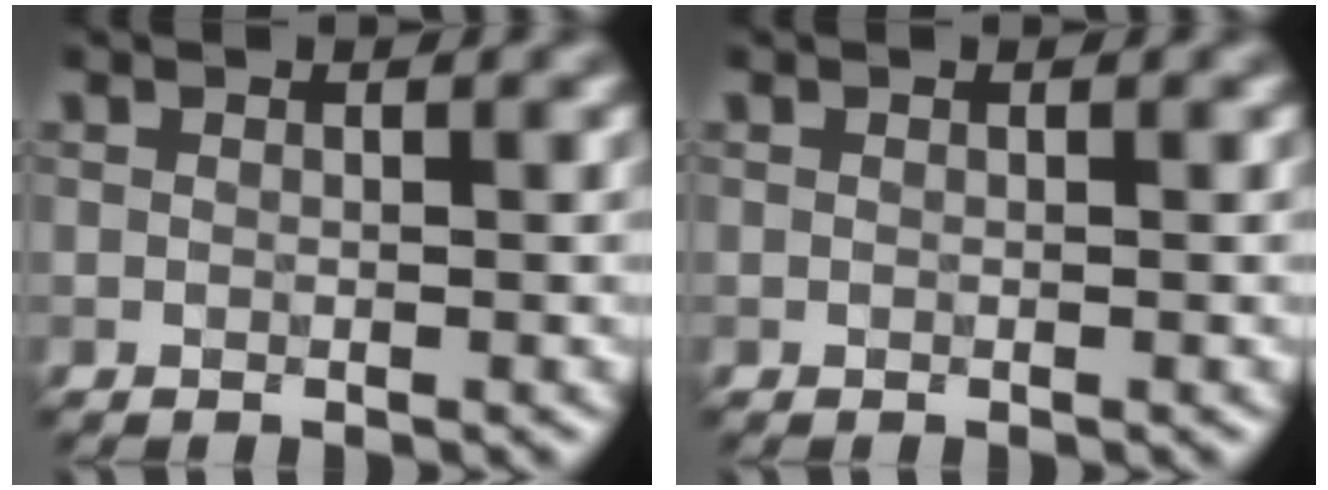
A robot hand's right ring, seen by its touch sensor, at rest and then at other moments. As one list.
[{"total": 0.0}]